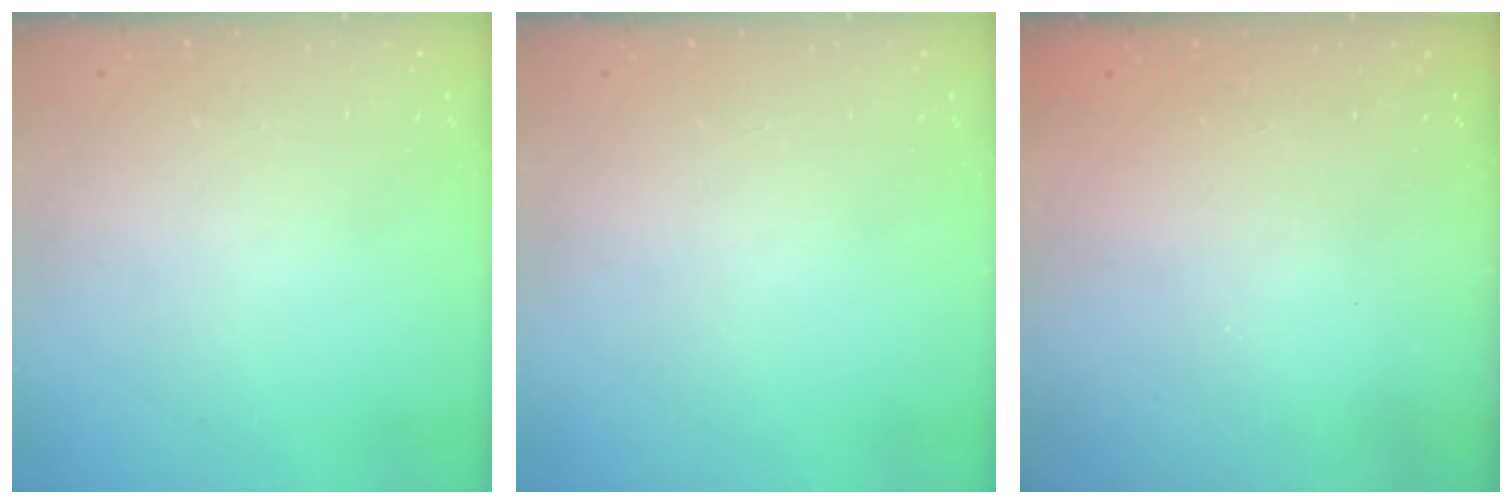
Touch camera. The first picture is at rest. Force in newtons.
{"total": 0.0}
{"total": 2.3, "press": 2.2, "slide": 0.7}